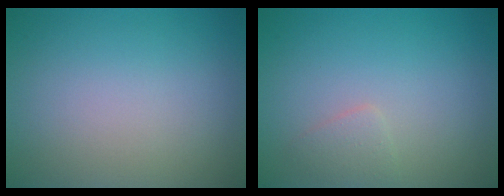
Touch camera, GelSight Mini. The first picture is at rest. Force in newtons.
{"total": 1.1, "press": 1.1, "slide": 0.0}